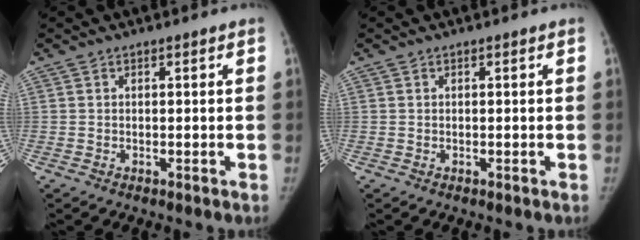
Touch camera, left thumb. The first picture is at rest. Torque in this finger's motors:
{"motor_torque": [0.09, -0.07, 0.09, -0.09, 0.01]}